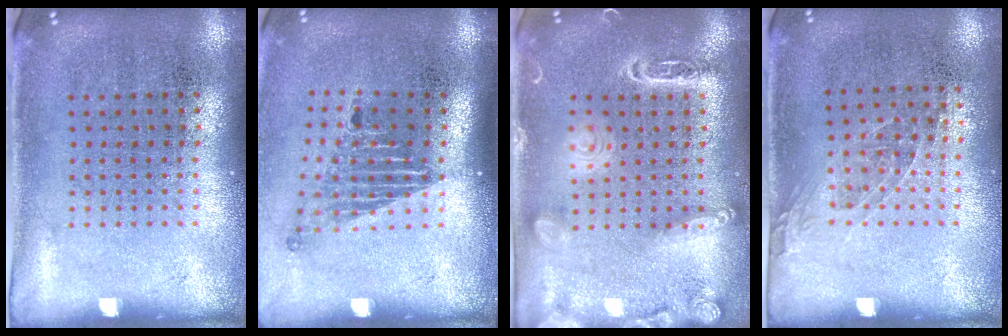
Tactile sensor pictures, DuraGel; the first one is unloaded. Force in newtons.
{"total": 1.7, "press": 1.1, "slide": 1.2}
{"total": 1.8, "press": 1.8, "slide": 0.1}
{"total": 1.0, "press": 0.8, "slide": 0.6}